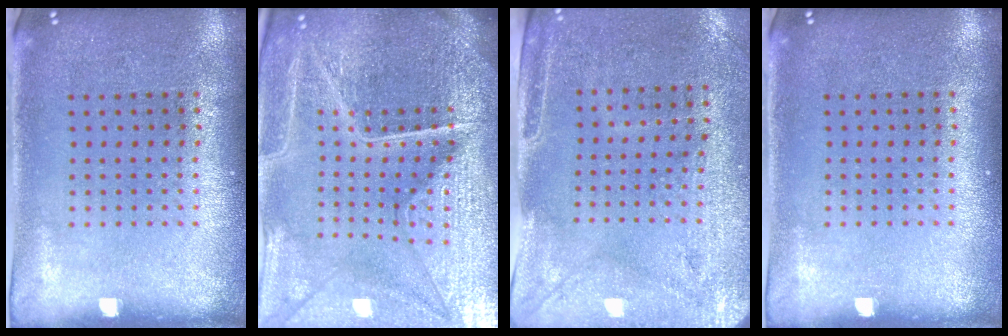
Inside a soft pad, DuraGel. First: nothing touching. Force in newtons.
{"total": 6.3, "press": 5.6, "slide": 2.8}
{"total": 2.9, "press": 2.5, "slide": 1.5}
{"total": 0.0}